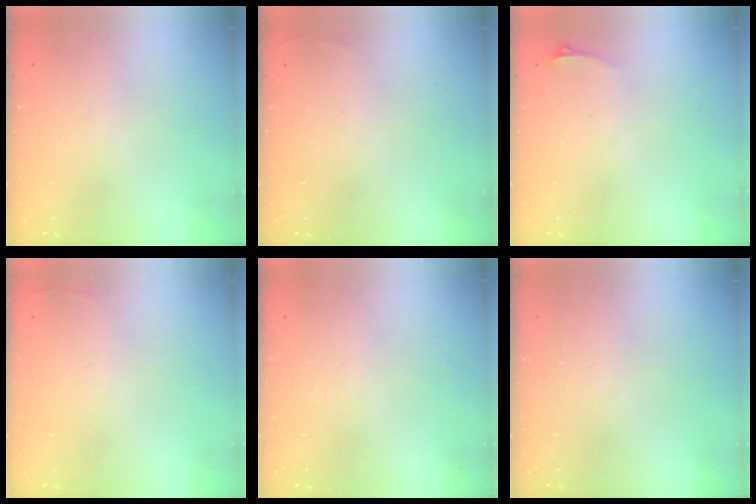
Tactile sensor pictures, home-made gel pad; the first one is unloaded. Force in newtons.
{"total": 2.7, "press": 2.6, "slide": 1.0}
{"total": 2.9, "press": 2.6, "slide": 1.5}
{"total": 2.7, "press": 2.6, "slide": 1.0}
{"total": 8.9, "press": 3.1, "slide": 8.3}
{"total": 0.0}